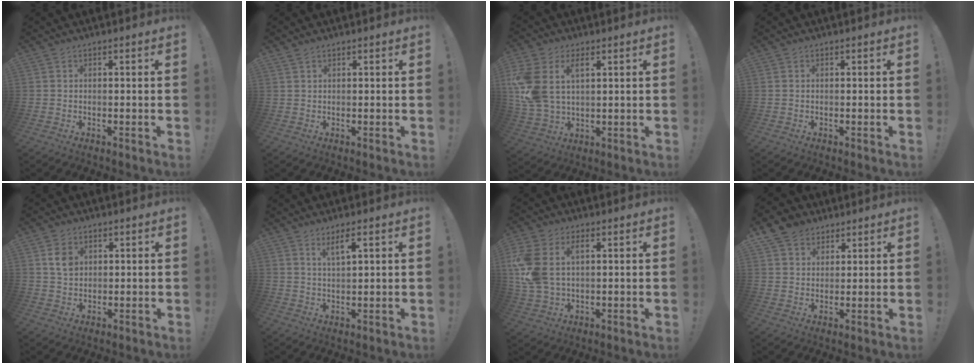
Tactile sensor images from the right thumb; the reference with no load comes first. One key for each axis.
{"total": 1.1, "fx": 0.9, "fy": 0.5, "fz": 0.3, "tx": 0.001, "ty": -0.004, "tz": 0.016}
{"total": 12.1, "fx": 4.5, "fy": 8.0, "fz": 7.9, "tx": -0.179, "ty": -0.015, "tz": 0.087}
{"total": 0.0}
{"total": 5.6, "fx": 1.8, "fy": 4.4, "fz": 2.9, "tx": -0.032, "ty": 0.000, "tz": 0.033}
{"total": 4.5, "fx": 2.6, "fy": 0.7, "fz": 3.6, "tx": -0.058, "ty": -0.011, "tz": 0.041}
{"total": 10.9, "fx": 3.2, "fy": 7.3, "fz": 7.4, "tx": -0.164, "ty": -0.005, "tz": 0.060}
{"total": 7.5, "fx": 5.0, "fy": 5.4, "fz": 1.4, "tx": -0.020, "ty": -0.030, "tz": 0.099}